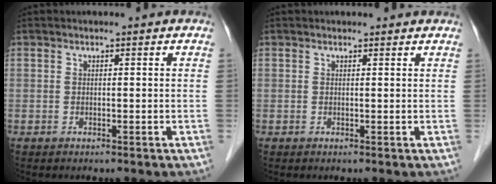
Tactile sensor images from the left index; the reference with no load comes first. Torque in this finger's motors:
{"motor_torque": [0.15, -0.25, -0.07, 0.00]}